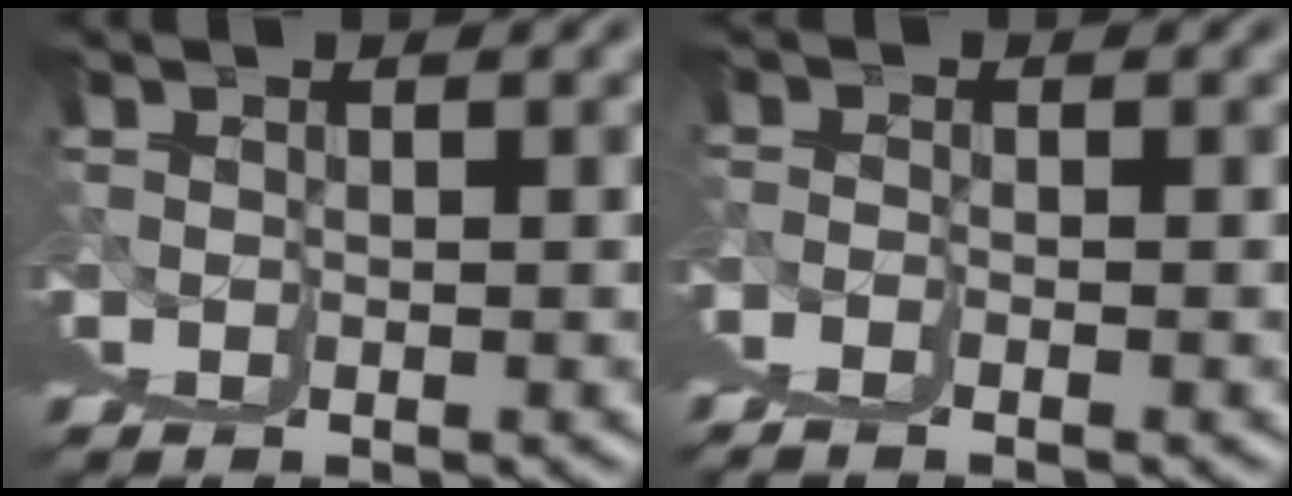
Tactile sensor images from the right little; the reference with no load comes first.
{"total": 0.9, "force": [-0.1, -0.4, 0.8], "torque": [-0.010, 0.009, 0.001]}